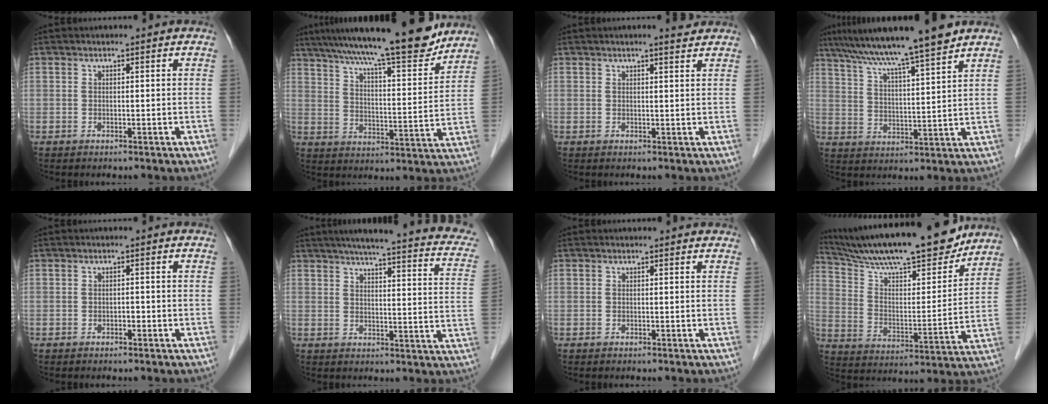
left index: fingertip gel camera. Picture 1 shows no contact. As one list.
[{"total": 19.3, "force": [16.6, 1.4, 9.9], "torque": [-0.160, 0.003, 0.247]}, {"total": 2.7, "force": [2.3, 0.1, 1.3], "torque": [-0.022, 0.006, 0.032]}, {"total": 14.0, "force": [11.5, -0.9, 8.0], "torque": [-0.135, 0.018, 0.182]}, {"total": 0.5, "force": [-0.3, 0.3, 0.4], "torque": [-0.003, 0.002, -0.006]}, {"total": 23.7, "force": [19.4, 2.6, 13.3], "torque": [-0.177, -0.007, 0.219]}, {"total": 1.8, "force": [1.8, 0.3, 0.2], "torque": [-0.014, 0.007, 0.012]}, {"total": 23.3, "force": [20.2, 3.6, 11.1], "torque": [-0.193, -0.001, 0.313]}]